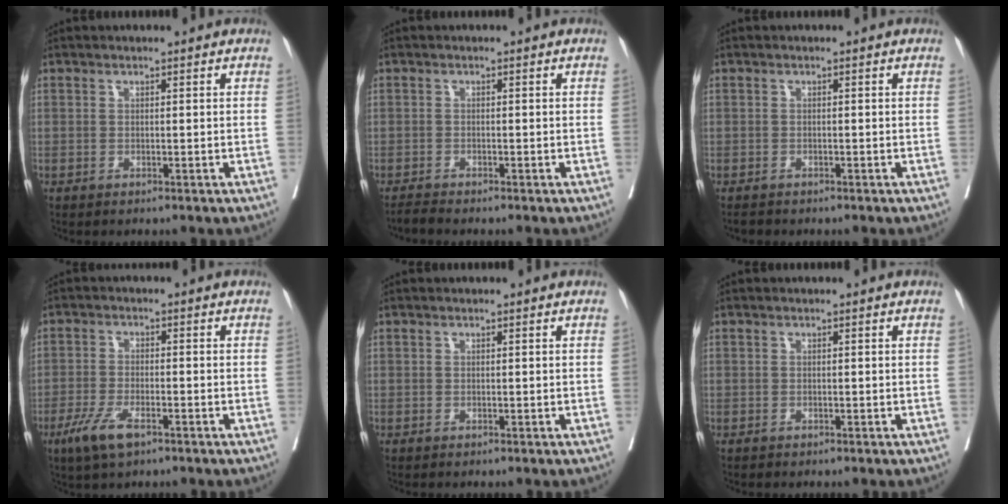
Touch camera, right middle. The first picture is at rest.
{"total": 1.2, "force": [-1.1, -0.4, 0.1], "torque": [-0.008, -0.006, -0.024]}
{"total": 0.9, "force": [-0.9, 0.3, 0.2], "torque": [-0.008, -0.003, -0.014]}
{"total": 5.6, "force": [-3.3, 1.5, 4.3], "torque": [-0.091, -0.009, -0.058]}
{"total": 0.0}
{"total": 0.0}